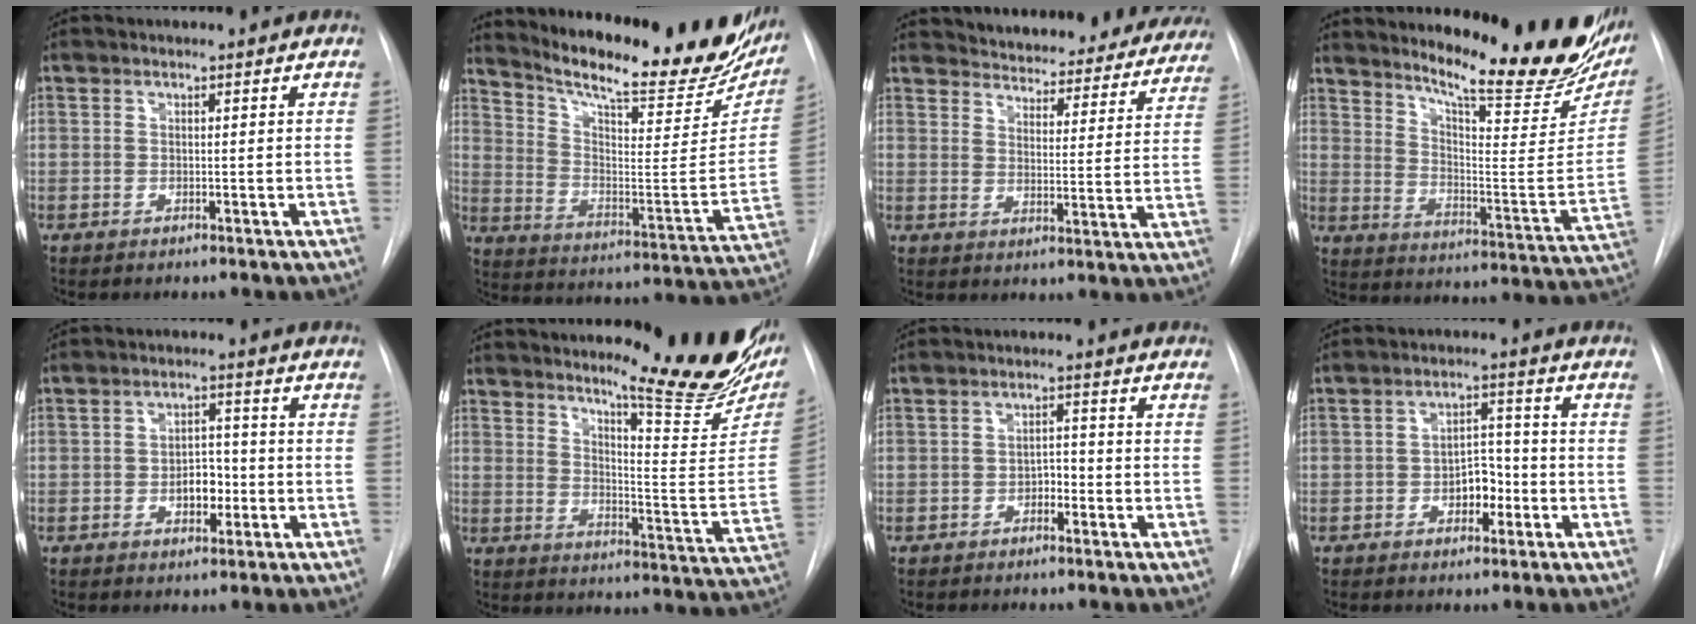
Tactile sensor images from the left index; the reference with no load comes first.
{"total": 27.3, "force": [22.8, 5.5, 13.8], "torque": [-0.214, -0.055, 0.305]}
{"total": 28.0, "force": [26.2, 6.9, 6.8], "torque": [-0.101, -0.061, 0.310]}
{"total": 24.6, "force": [20.2, 3.6, 13.5], "torque": [-0.202, -0.075, 0.265]}
{"total": 4.5, "force": [-1.2, 2.7, 3.4], "torque": [-0.047, 0.009, -0.015]}
{"total": 21.8, "force": [17.4, 2.3, 12.9], "torque": [-0.179, -0.075, 0.224]}
{"total": 2.1, "force": [-1.1, 1.2, 1.4], "torque": [-0.013, 0.008, -0.019]}
{"total": 4.9, "force": [-1.7, 3.0, 3.5], "torque": [-0.050, 0.014, -0.027]}